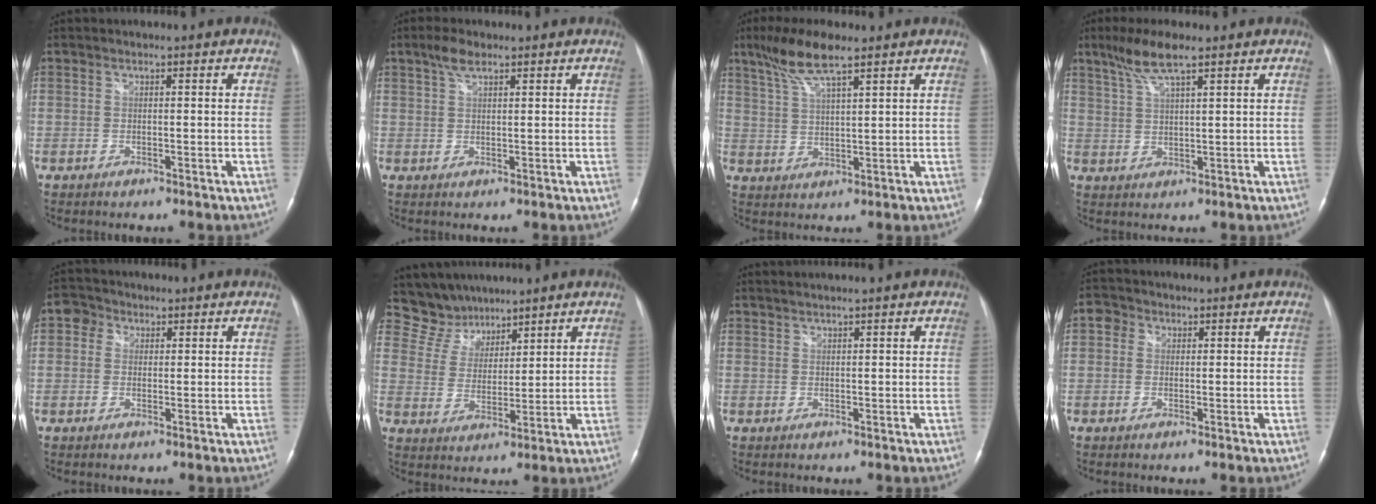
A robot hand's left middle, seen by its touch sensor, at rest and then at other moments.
{"total": 3.1, "force": [2.1, 1.1, 2.1], "torque": [-0.046, 0.009, 0.042]}
{"total": 8.1, "force": [5.6, 1.1, 5.7], "torque": [-0.122, 0.012, 0.108]}
{"total": 6.3, "force": [4.3, 0.7, 4.5], "torque": [-0.099, 0.009, 0.085]}
{"total": 3.0, "force": [1.2, 2.6, 1.1], "torque": [-0.020, 0.012, 0.018]}
{"total": 7.0, "force": [6.3, 3.1, -0.5], "torque": [0.001, 0.013, 0.130]}
{"total": 2.4, "force": [2.2, -0.4, 0.8], "torque": [-0.008, 0.017, 0.042]}
{"total": 2.5, "force": [0.8, 2.2, 0.9], "torque": [-0.018, 0.013, 0.010]}